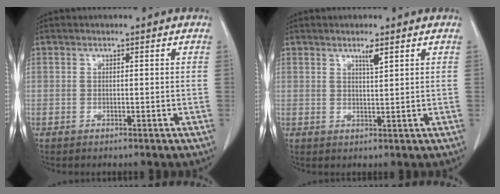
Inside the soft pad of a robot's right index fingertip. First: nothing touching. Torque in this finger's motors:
{"motor_torque": [0.21, 0.29, 0.03, 0.01]}